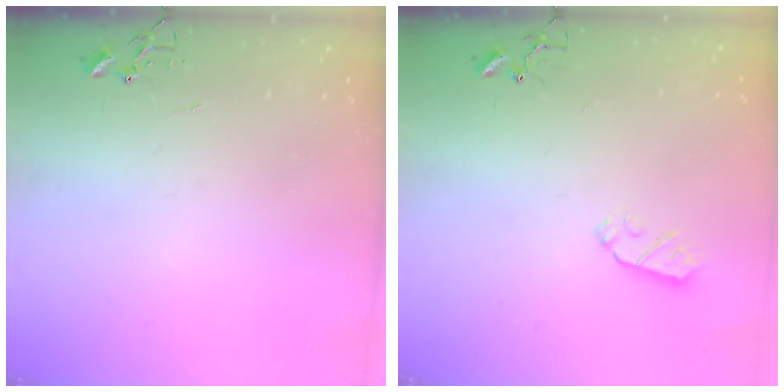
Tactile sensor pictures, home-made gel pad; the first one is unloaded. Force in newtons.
{"total": 5.5, "press": 5.5, "slide": 0.4}